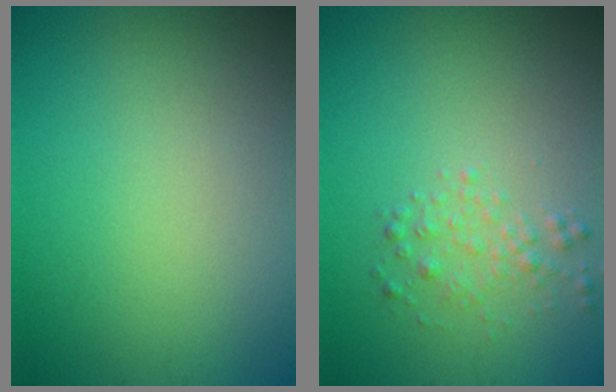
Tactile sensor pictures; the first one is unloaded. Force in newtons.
{"total": 1.6, "press": 1.6, "slide": 0.0}